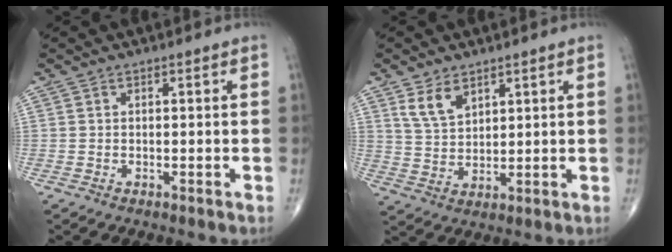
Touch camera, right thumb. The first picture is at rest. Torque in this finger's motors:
{"motor_torque": [0.25, -0.15, 0.52, 0.51, 0.05]}